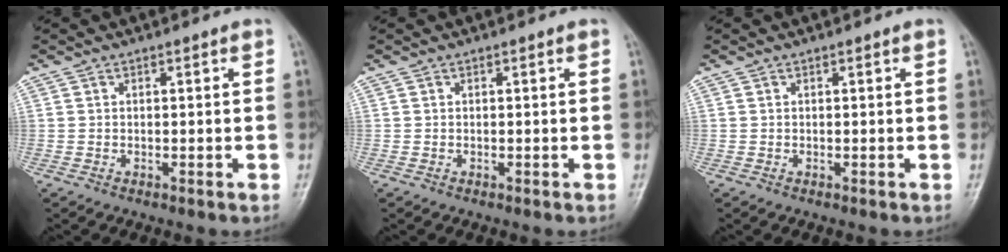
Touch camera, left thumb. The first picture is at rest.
{"total": 0.0}
{"total": 0.0}